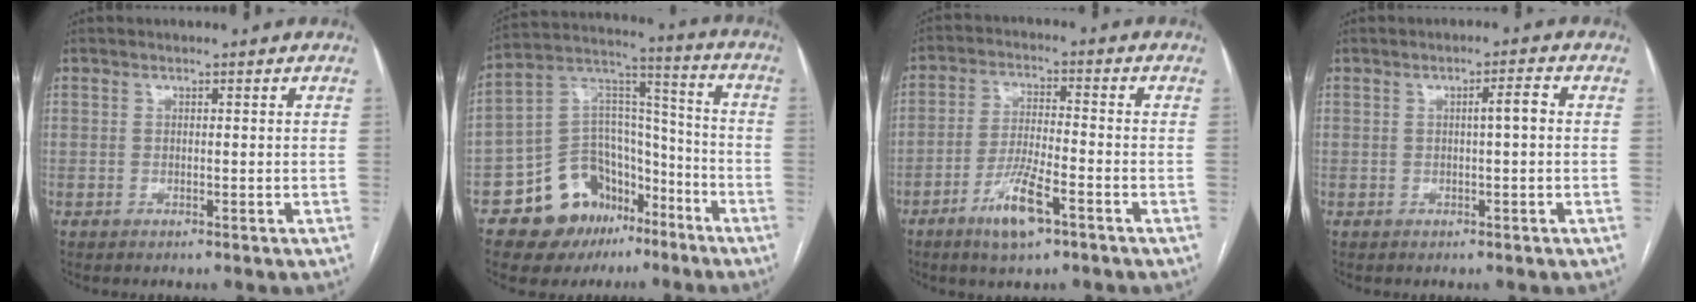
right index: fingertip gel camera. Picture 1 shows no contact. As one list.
[{"total": 15.3, "force": [-9.4, 10.5, 6.0], "torque": [-0.084, 0.081, -0.147]}, {"total": 8.0, "force": [-4.6, 1.4, 6.4], "torque": [-0.127, -0.007, -0.083]}, {"total": 2.4, "force": [0.1, 0.1, 2.4], "torque": [-0.035, 0.005, 0.002]}]